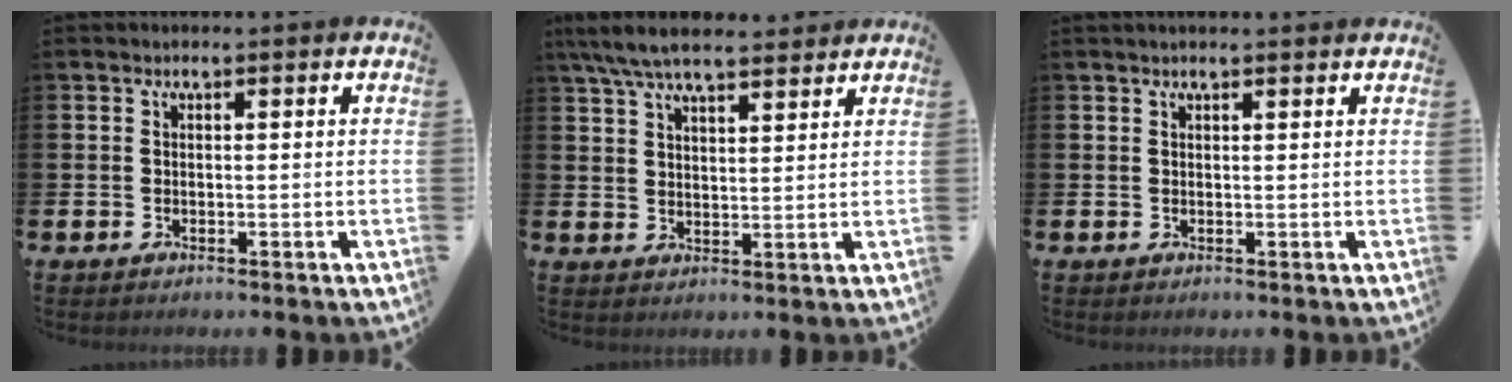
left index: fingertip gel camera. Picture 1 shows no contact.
{"total": 6.7, "force": [6.1, 1.4, 2.5], "torque": [-0.057, -0.021, 0.111]}
{"total": 0.9, "force": [0.8, -0.1, 0.3], "torque": [0.007, -0.005, 0.013]}